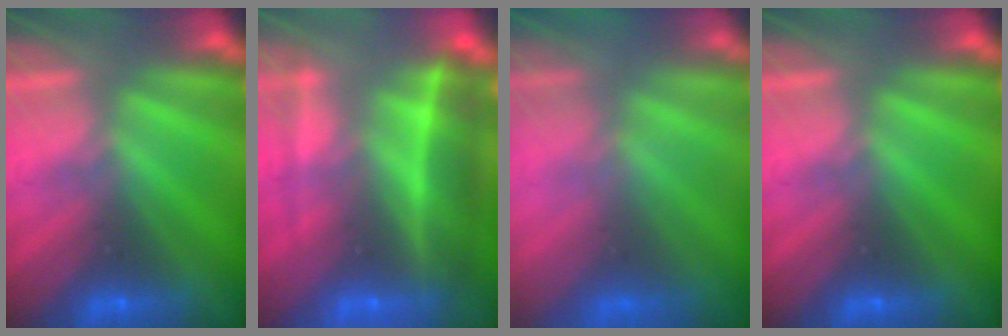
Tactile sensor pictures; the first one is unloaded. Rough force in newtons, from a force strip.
{"total": 7.3}
{"total": 8.7}
{"total": 0.0}